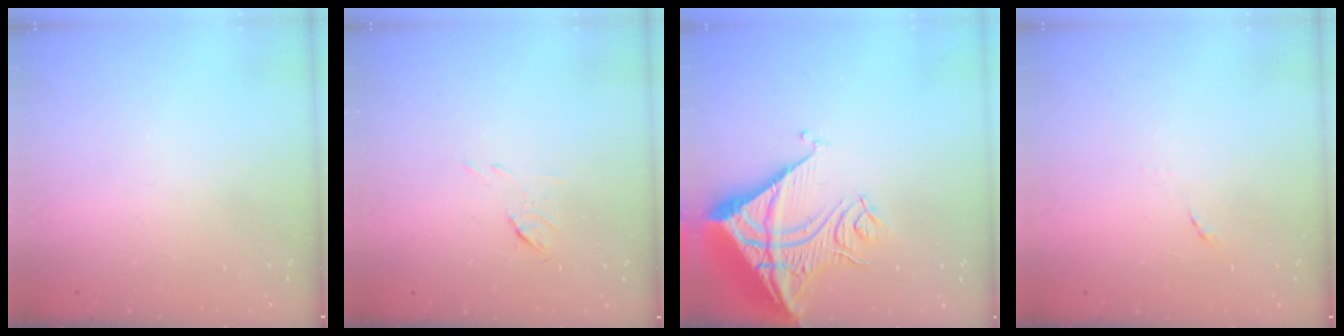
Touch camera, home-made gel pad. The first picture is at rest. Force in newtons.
{"total": 4.1, "press": 3.9, "slide": 1.2}
{"total": 18.3, "press": 18.1, "slide": 2.4}
{"total": 5.7, "press": 5.6, "slide": 0.6}